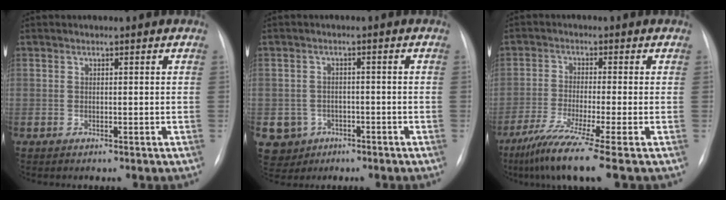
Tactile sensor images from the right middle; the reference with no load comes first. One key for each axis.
{"total": 5.0, "fx": -2.1, "fy": 4.5, "fz": 0.3, "tx": -0.006, "ty": 0.009, "tz": -0.029}
{"total": 9.6, "fx": -6.6, "fy": -1.8, "fz": 6.8, "tx": -0.115, "ty": -0.037, "tz": -0.115}